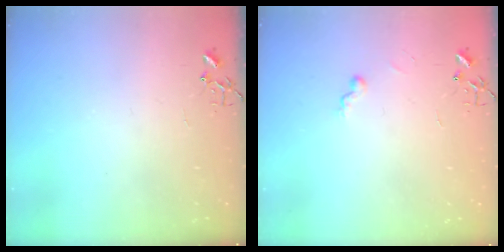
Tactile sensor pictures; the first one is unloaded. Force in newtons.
{"total": 4.6, "press": 4.6, "slide": 0.5}